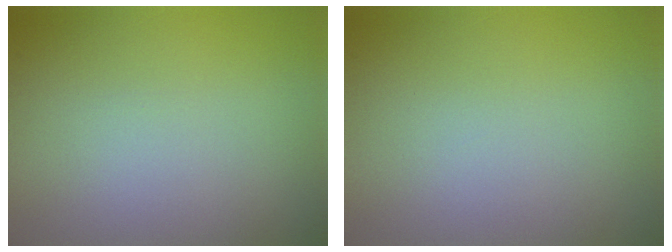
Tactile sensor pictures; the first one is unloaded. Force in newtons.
{"total": 0.0}